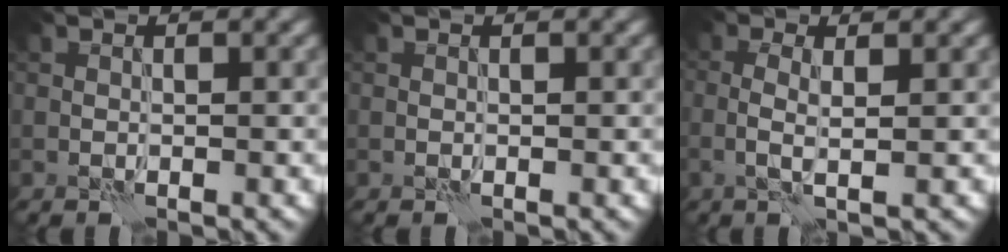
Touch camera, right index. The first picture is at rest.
{"total": 0.0}
{"total": 2.5, "force": [0.0, 0.5, 2.4], "torque": [-0.049, 0.001, -0.003]}